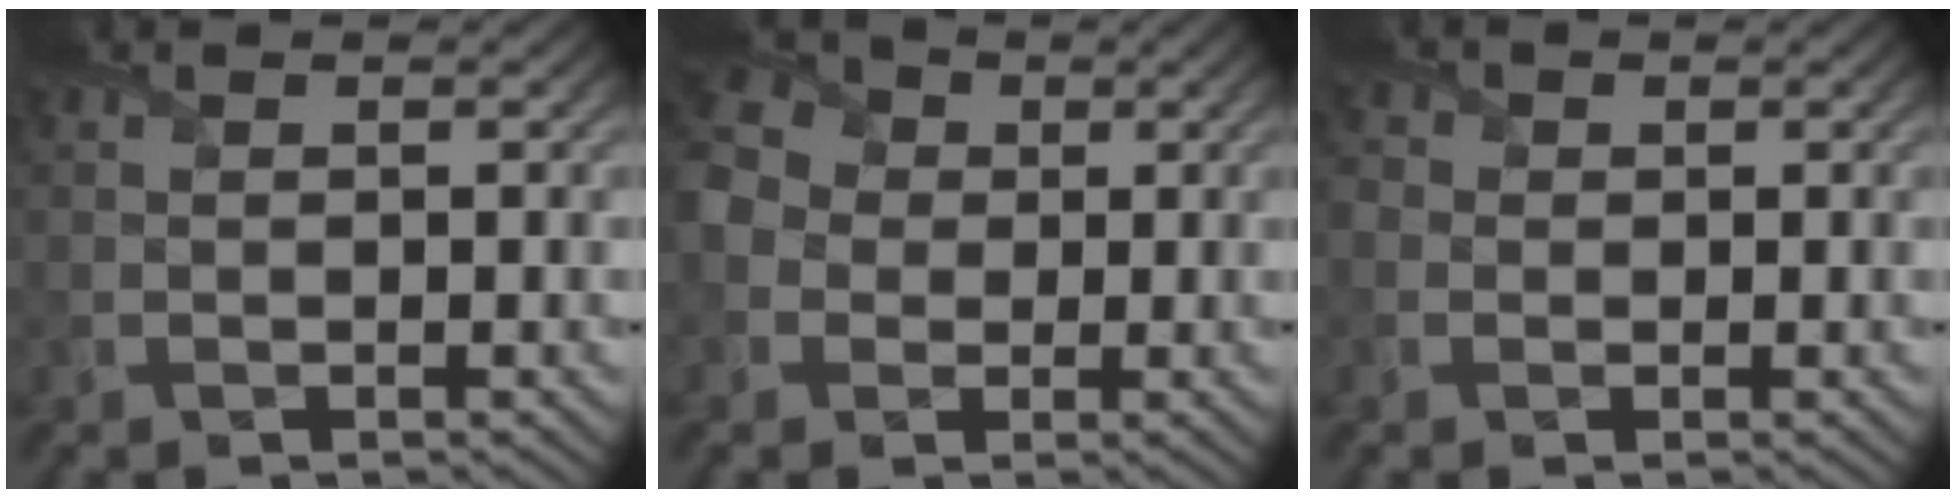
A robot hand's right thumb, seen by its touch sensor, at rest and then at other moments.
{"total": 7.0, "force": [-0.3, 6.1, 3.4], "torque": [-0.107, 0.003, -0.017]}
{"total": 2.1, "force": [0.1, 2.0, 0.7], "torque": [-0.026, 0.004, -0.006]}